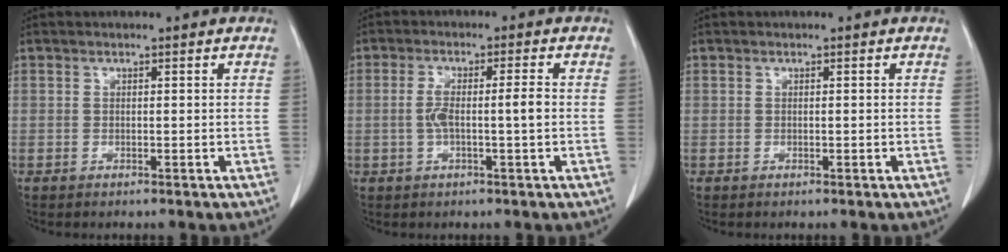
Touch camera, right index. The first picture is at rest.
{"total": 4.8, "force": [-0.5, 0.3, 4.8], "torque": [-0.099, 0.011, -0.005]}
{"total": 0.0}